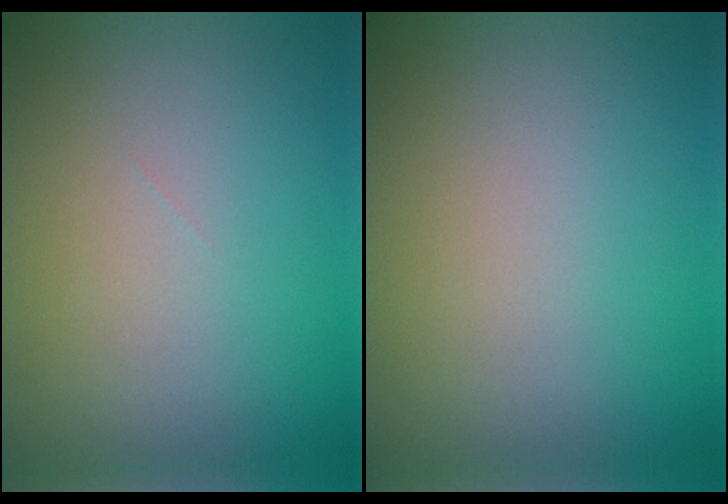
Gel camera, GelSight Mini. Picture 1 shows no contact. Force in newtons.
{"total": 0.0}